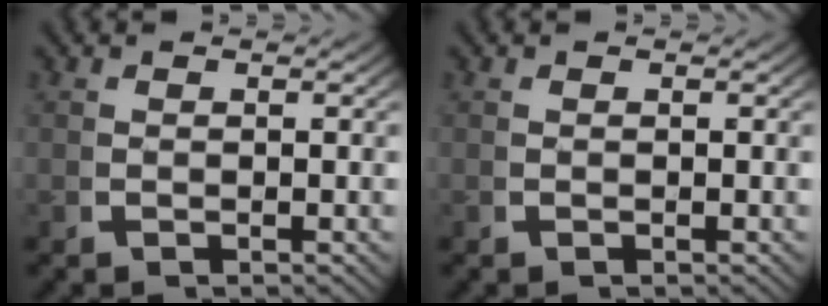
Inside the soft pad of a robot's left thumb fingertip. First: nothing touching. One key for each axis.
{"total": 0.0}